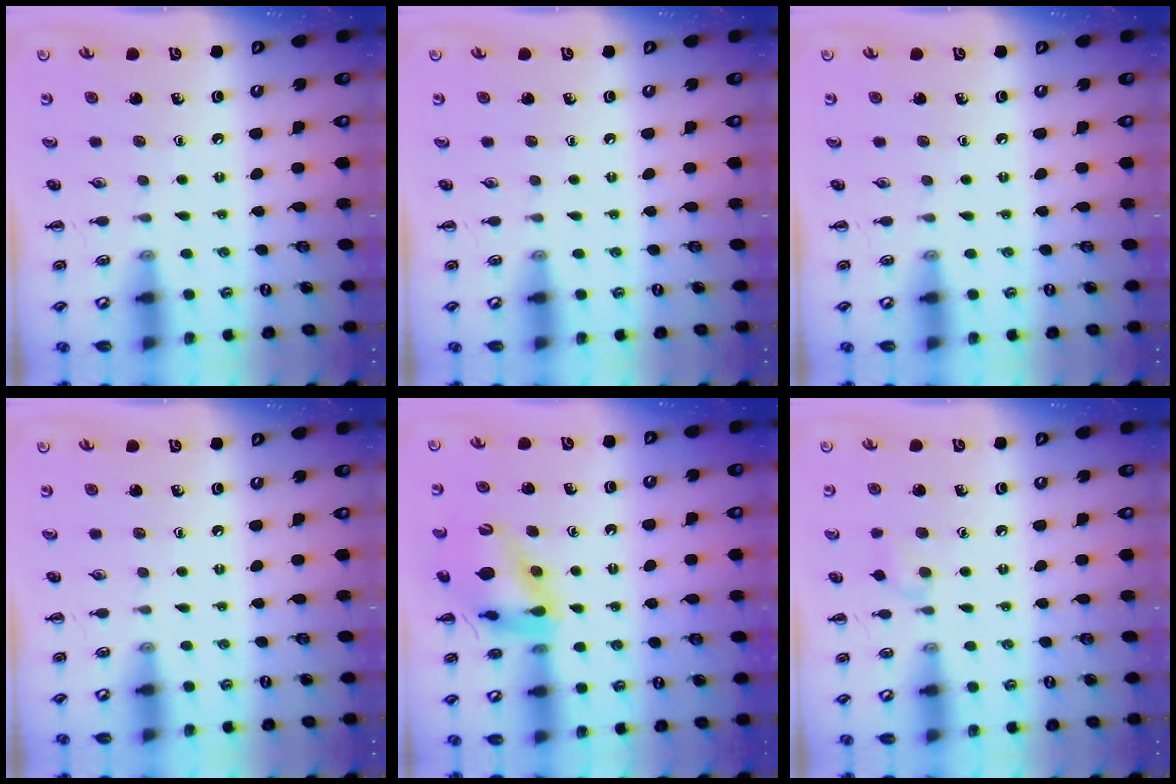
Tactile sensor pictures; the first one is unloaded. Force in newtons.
{"total": 0.0}
{"total": 0.0}
{"total": 0.0}
{"total": 15.0, "press": 14.8, "slide": 2.4}
{"total": 5.7, "press": 5.3, "slide": 2.2}